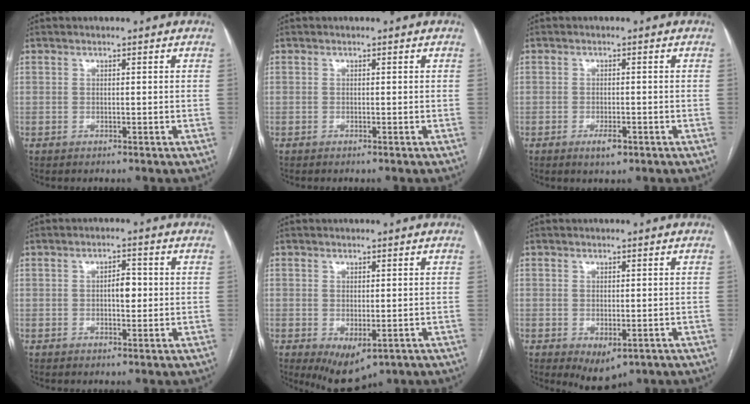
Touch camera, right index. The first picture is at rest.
{"total": 0.0}
{"total": 2.5, "force": [-1.4, 0.9, 1.9], "torque": [-0.032, 0.001, -0.018]}
{"total": 2.9, "force": [0.0, 1.3, 2.6], "torque": [-0.040, 0.006, 0.001]}
{"total": 5.9, "force": [-2.4, 2.8, 4.5], "torque": [-0.066, -0.015, -0.021]}
{"total": 4.2, "force": [-1.8, 2.1, 3.1], "torque": [-0.041, -0.008, -0.011]}